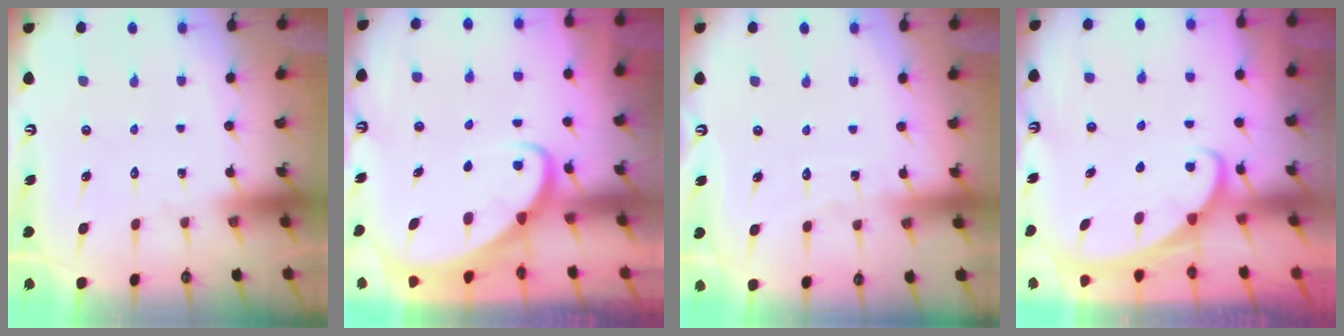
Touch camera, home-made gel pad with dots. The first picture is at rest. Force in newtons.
{"total": 2.5, "press": 2.5, "slide": 0.2}
{"total": 2.6, "press": 2.6, "slide": 0.3}
{"total": 1.9, "press": 1.9, "slide": 0.1}